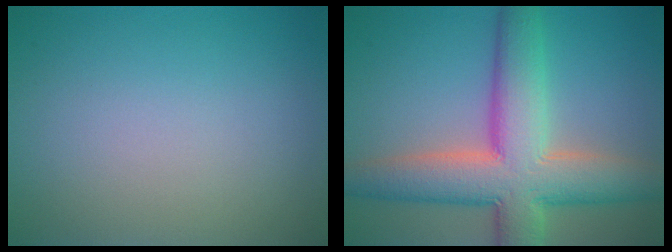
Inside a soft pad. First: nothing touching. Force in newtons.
{"total": 10.1, "press": 10.1, "slide": 0.8}